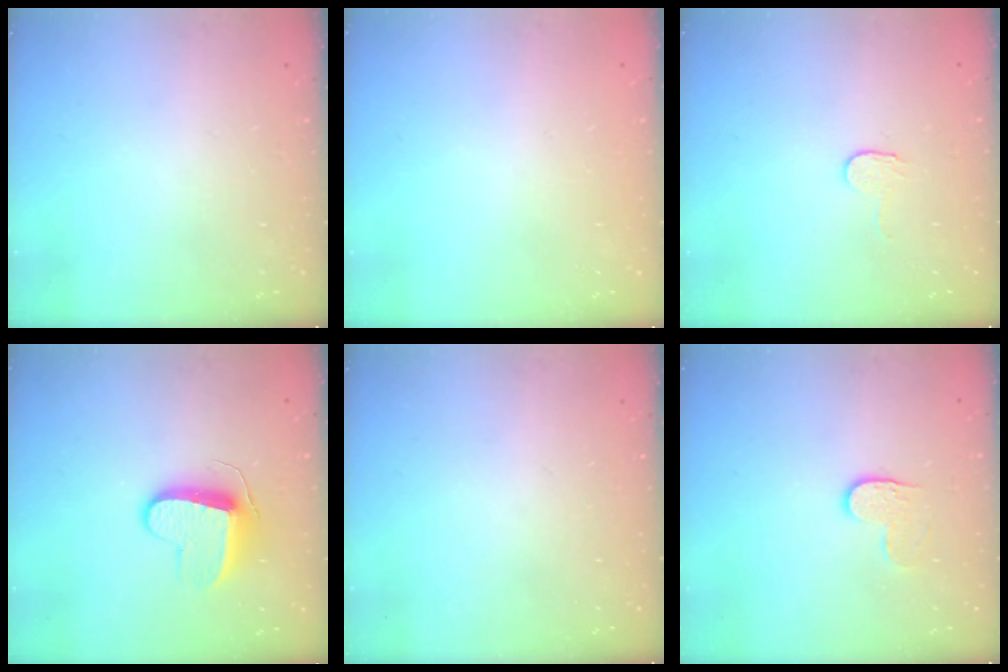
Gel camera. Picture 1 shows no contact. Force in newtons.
{"total": 0.0}
{"total": 2.9, "press": 2.9, "slide": 0.3}
{"total": 10.2, "press": 10.2, "slide": 0.3}
{"total": 0.0}
{"total": 4.7, "press": 4.7, "slide": 0.4}